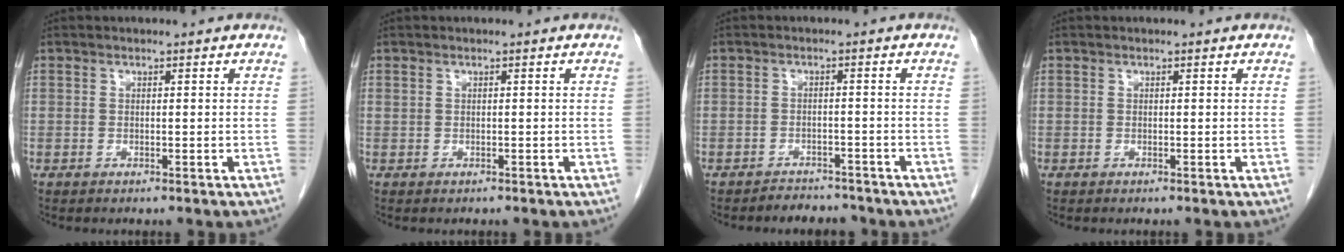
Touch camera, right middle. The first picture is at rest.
{"total": 0.0}
{"total": 3.6, "force": [-3.3, 1.4, -0.2], "torque": [0.003, 0.002, -0.049]}
{"total": 0.0}